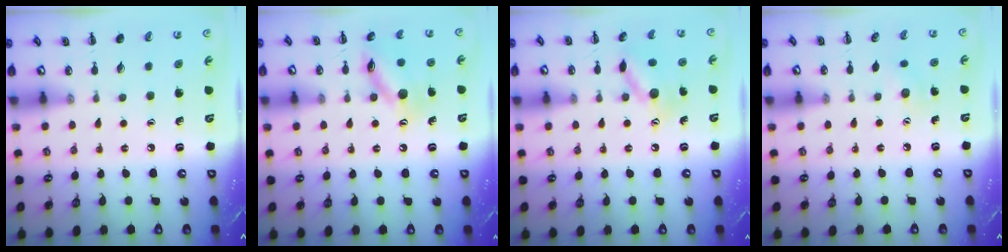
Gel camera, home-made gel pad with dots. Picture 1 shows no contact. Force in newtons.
{"total": 12.8, "press": 12.7, "slide": 0.7}
{"total": 11.3, "press": 11.3, "slide": 0.5}
{"total": 3.9, "press": 3.8, "slide": 0.9}